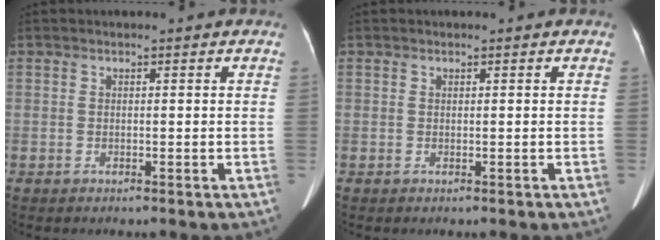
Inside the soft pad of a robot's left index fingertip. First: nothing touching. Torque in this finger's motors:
{"motor_torque": [0.01, 0.01, 0.00, 0.01]}